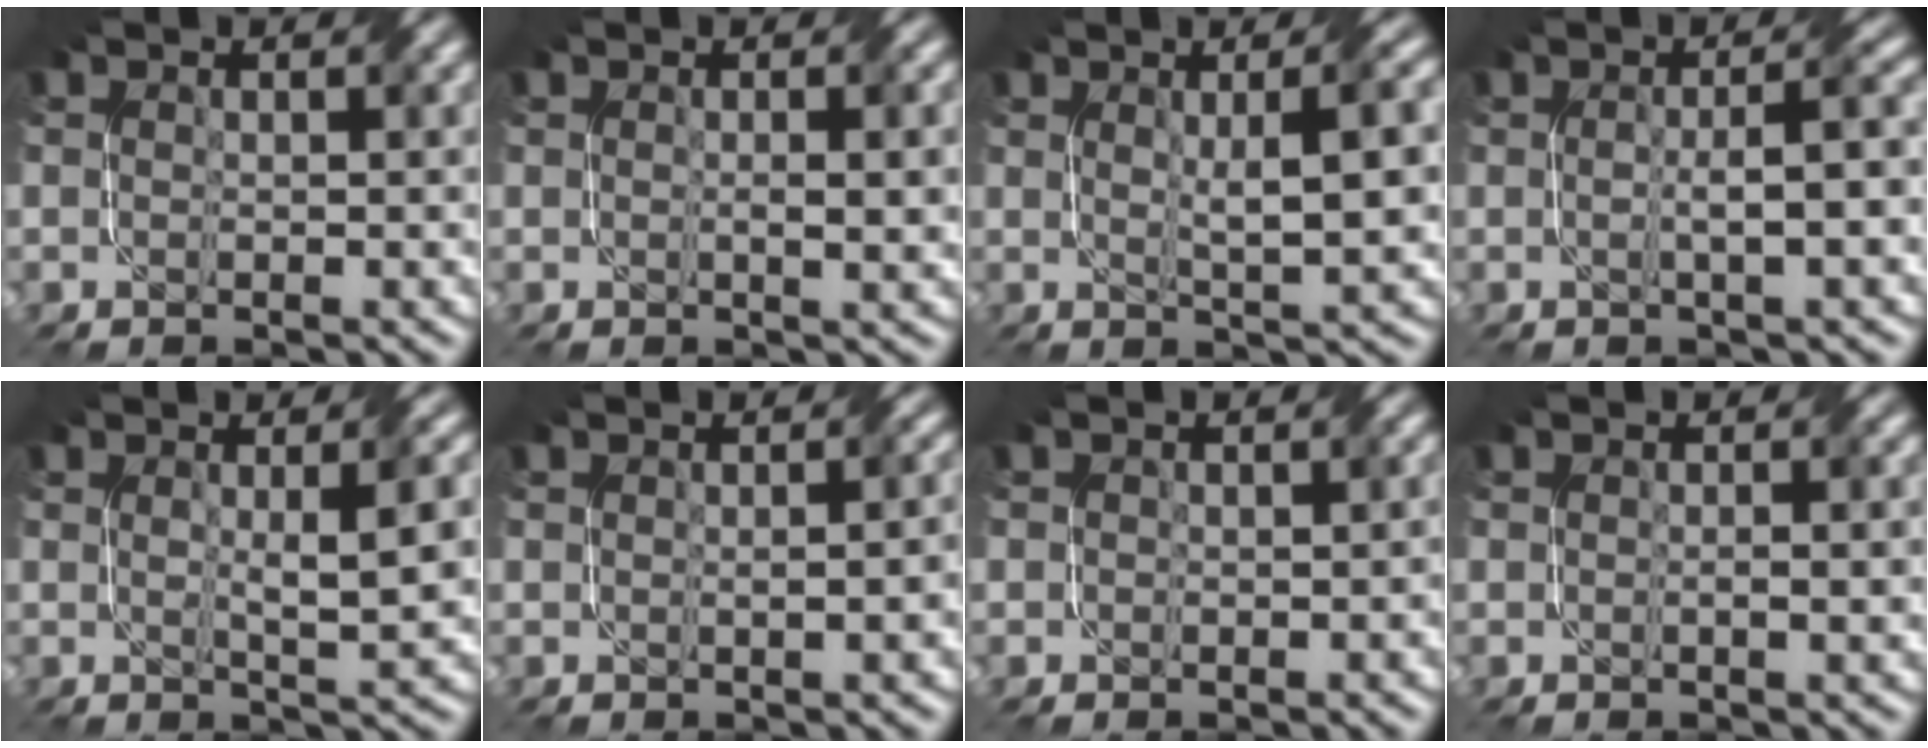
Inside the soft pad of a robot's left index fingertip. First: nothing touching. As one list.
[{"total": 2.0, "force": [0.2, 0.4, 2.0], "torque": [-0.029, 0.000, 0.006]}, {"total": 5.7, "force": [1.0, 1.3, 5.4], "torque": [-0.070, 0.007, 0.017]}, {"total": 3.9, "force": [-0.2, 0.7, 3.8], "torque": [-0.059, 0.009, -0.002]}, {"total": 4.2, "force": [0.6, 0.9, 4.1], "torque": [-0.056, 0.004, 0.013]}, {"total": 2.2, "force": [0.1, 0.9, 2.0], "torque": [-0.016, 0.004, 0.007]}, {"total": 0.8, "force": [0.1, 0.8, 0.3], "torque": [-0.003, -0.003, 0.001]}, {"total": 1.3, "force": [-0.1, 0.3, 1.3], "torque": [-0.021, -0.001, -0.002]}]